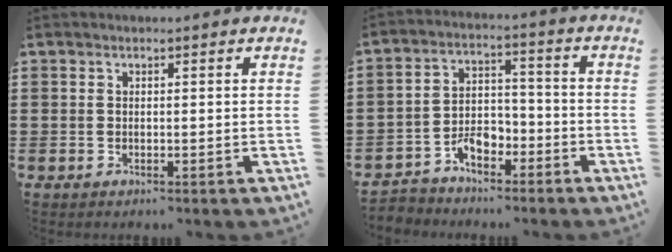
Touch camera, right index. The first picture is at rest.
{"total": 4.8, "force": [-3.3, 2.9, 1.9], "torque": [-0.036, 0.014, -0.065]}